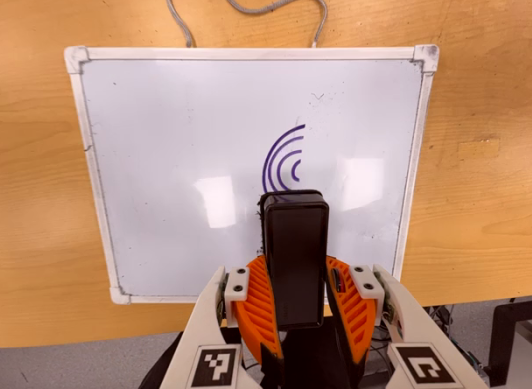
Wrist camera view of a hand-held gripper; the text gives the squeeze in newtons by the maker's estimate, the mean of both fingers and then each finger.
{"total": 7.3, "left": 6.1, "right": 8.5}